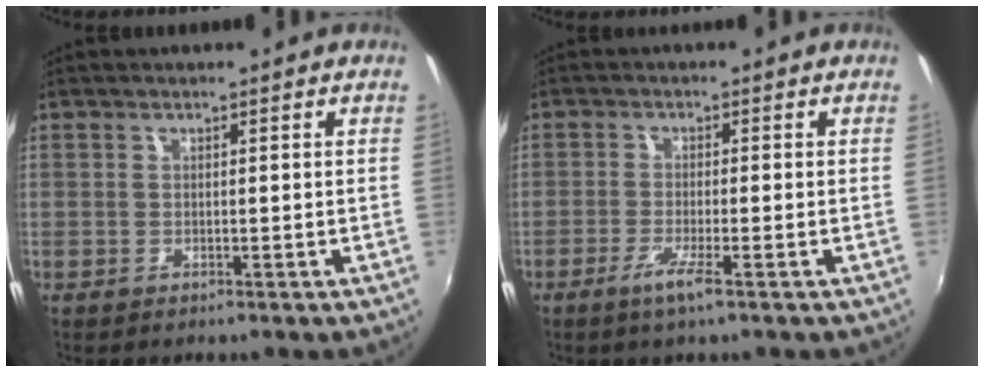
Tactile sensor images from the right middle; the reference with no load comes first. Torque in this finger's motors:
{"motor_torque": [0.65, -0.44, 0.06, 0.05]}